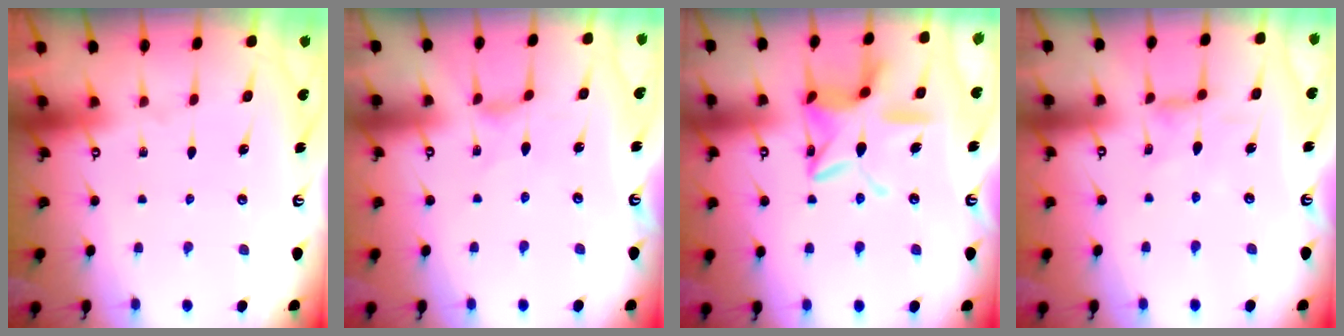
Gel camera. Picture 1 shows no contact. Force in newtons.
{"total": 1.3, "press": 1.3, "slide": 0.2}
{"total": 15.0, "press": 14.9, "slide": 1.4}
{"total": 2.1, "press": 2.1, "slide": 0.5}